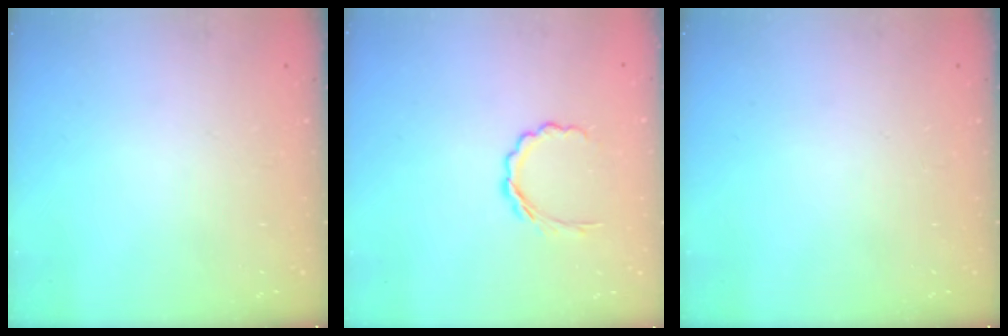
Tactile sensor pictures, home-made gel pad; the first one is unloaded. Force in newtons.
{"total": 5.0, "press": 4.8, "slide": 1.6}
{"total": 0.0}